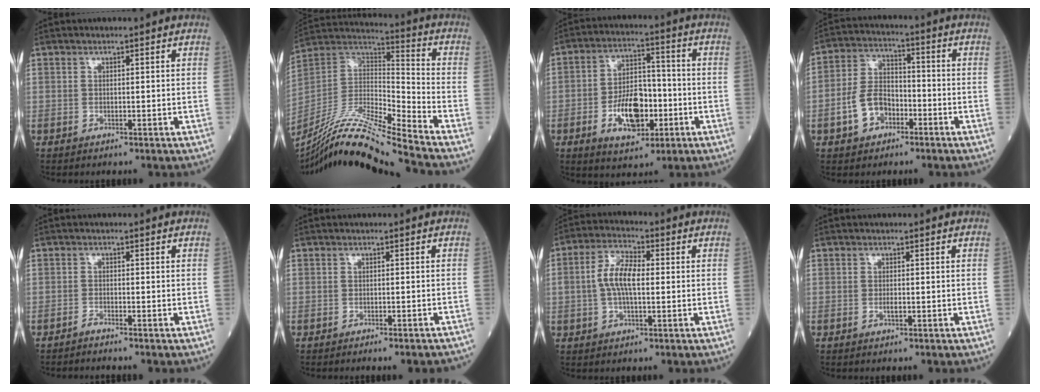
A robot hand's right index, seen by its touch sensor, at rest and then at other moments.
{"total": 18.3, "force": [-15.8, -1.7, 9.1], "torque": [-0.180, 0.010, -0.295]}
{"total": 10.4, "force": [-3.3, 5.2, 8.4], "torque": [-0.152, 0.008, -0.054]}
{"total": 7.7, "force": [-3.2, 5.1, 4.9], "torque": [-0.107, 0.019, -0.061]}
{"total": 1.0, "force": [-1.0, -0.3, 0.0], "torque": [0.001, -0.001, -0.019]}
{"total": 5.1, "force": [-4.7, 0.4, 2.0], "torque": [-0.016, -0.007, -0.055]}
{"total": 7.1, "force": [0.1, 2.8, 6.6], "torque": [-0.137, 0.013, -0.002]}
{"total": 0.9, "force": [-0.3, 0.2, 0.8], "torque": [-0.017, 0.000, -0.004]}